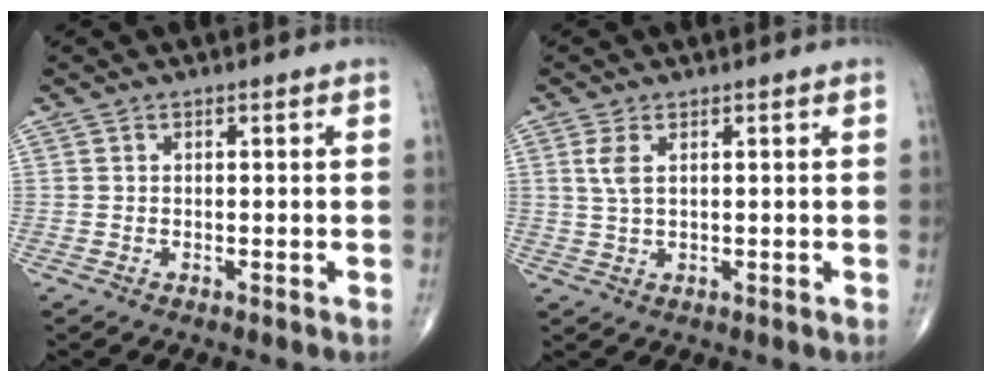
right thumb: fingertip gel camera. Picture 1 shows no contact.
{"total": 3.2, "force": [1.1, 1.4, 2.7], "torque": [-0.062, 0.001, 0.028]}